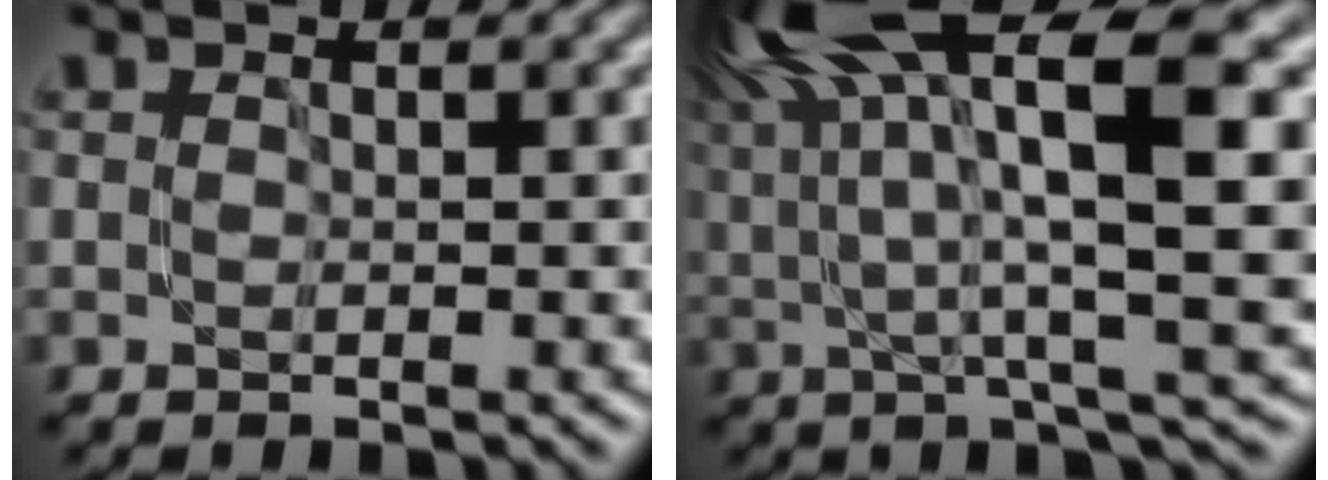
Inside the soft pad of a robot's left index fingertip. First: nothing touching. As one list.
[{"total": 16.5, "force": [6.0, 3.8, 14.9], "torque": [-0.263, 0.027, 0.111]}]